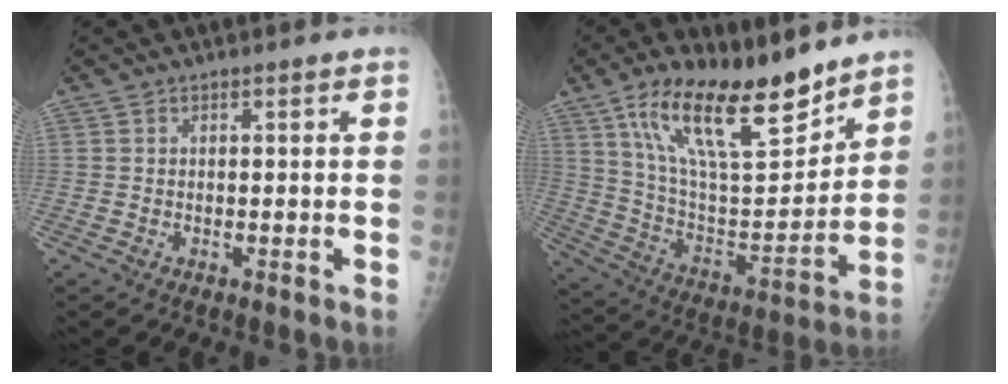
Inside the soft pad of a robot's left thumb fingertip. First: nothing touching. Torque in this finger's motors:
{"motor_torque": [1.50, 1.49, 1.39, -1.38, 0.19]}